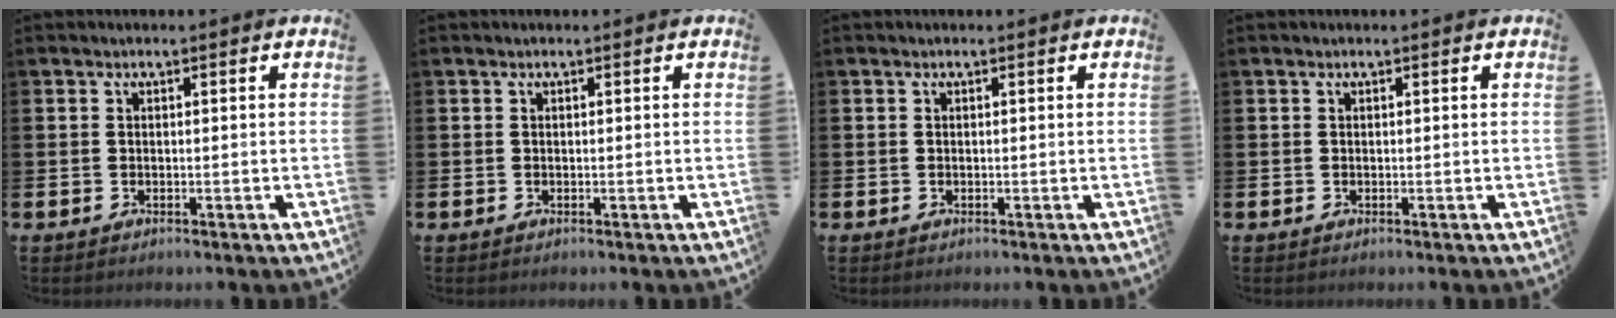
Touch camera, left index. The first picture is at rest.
{"total": 0.0}
{"total": 0.0}
{"total": 0.0}